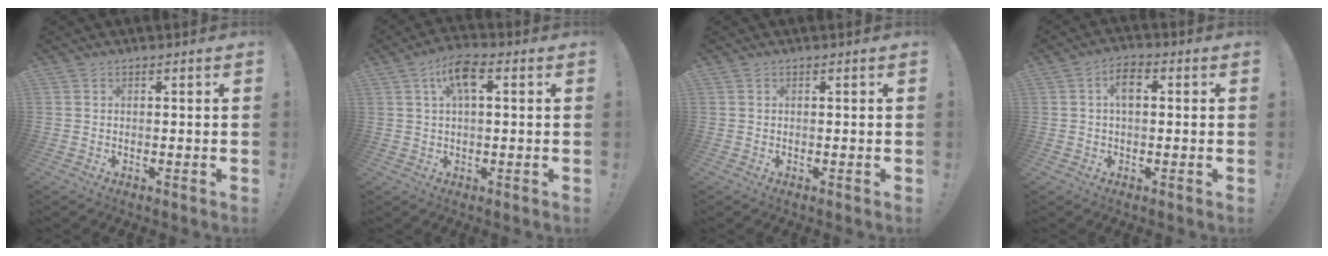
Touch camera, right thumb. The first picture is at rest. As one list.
[{"total": 7.7, "force": [2.6, 3.1, 6.6], "torque": [-0.112, 0.008, 0.042]}, {"total": 0.0}, {"total": 5.5, "force": [0.7, 3.1, 4.4], "torque": [-0.070, 0.009, 0.010]}]